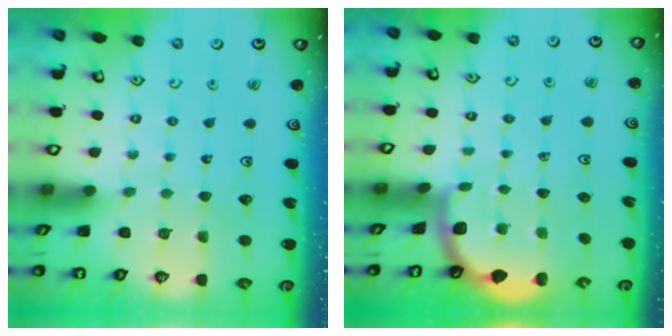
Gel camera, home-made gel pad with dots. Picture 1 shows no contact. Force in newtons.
{"total": 1.7, "press": 1.7, "slide": 0.0}